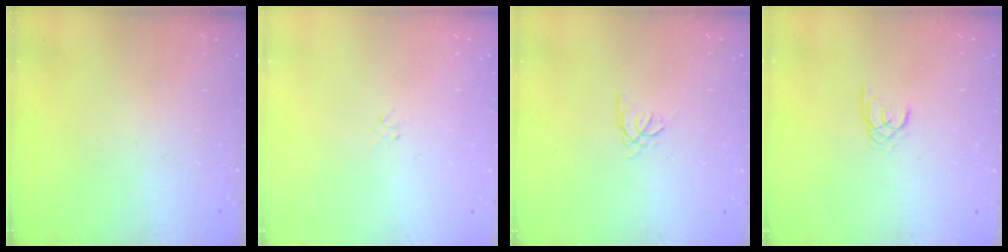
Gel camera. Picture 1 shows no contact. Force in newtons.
{"total": 1.3, "press": 1.2, "slide": 0.5}
{"total": 1.4, "press": 1.3, "slide": 0.3}
{"total": 1.7, "press": 1.7, "slide": 0.2}